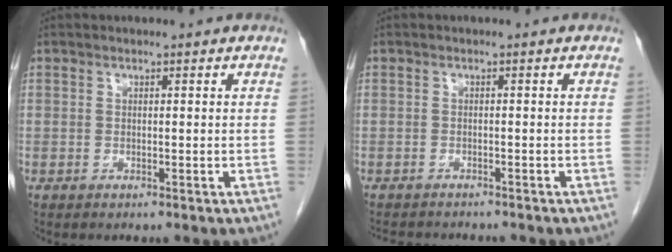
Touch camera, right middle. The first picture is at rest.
{"total": 6.0, "force": [-5.5, 1.4, 1.8], "torque": [-0.022, -0.004, -0.078]}